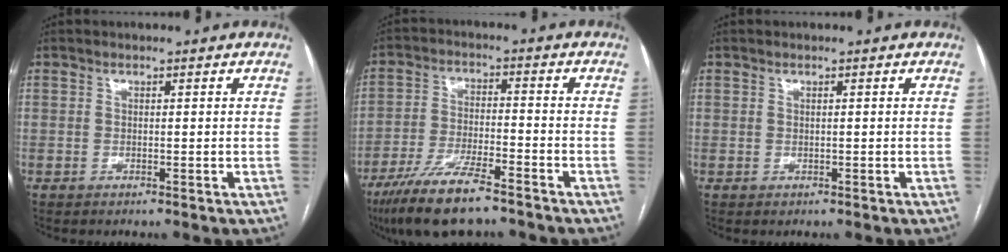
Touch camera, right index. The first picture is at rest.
{"total": 11.7, "force": [-8.6, 2.1, 7.7], "torque": [-0.146, -0.024, -0.151]}
{"total": 0.0}